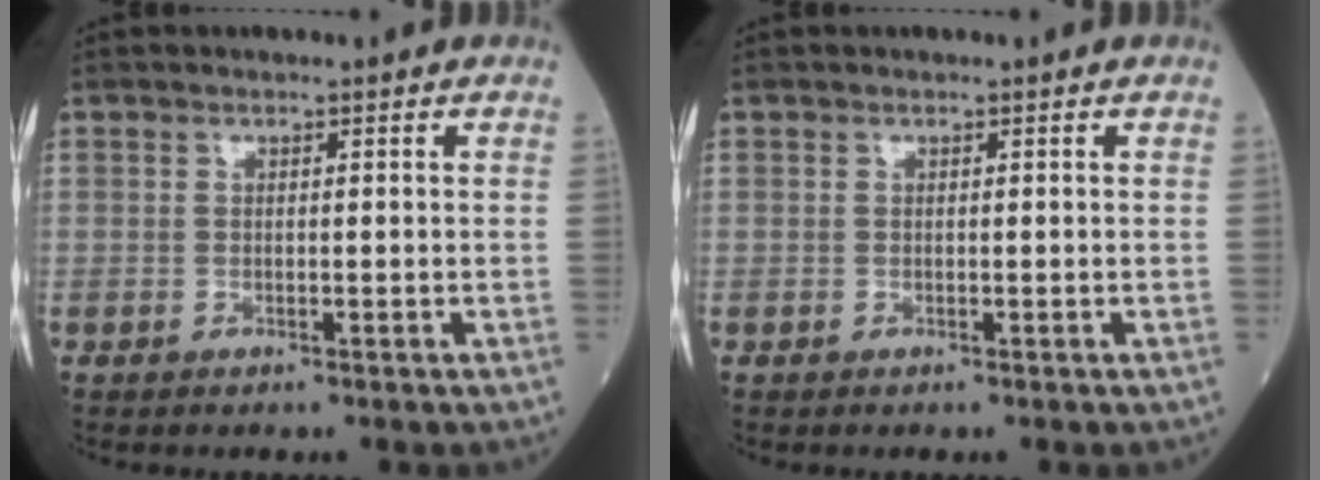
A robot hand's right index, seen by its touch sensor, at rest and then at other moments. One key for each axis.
{"total": 0.0}